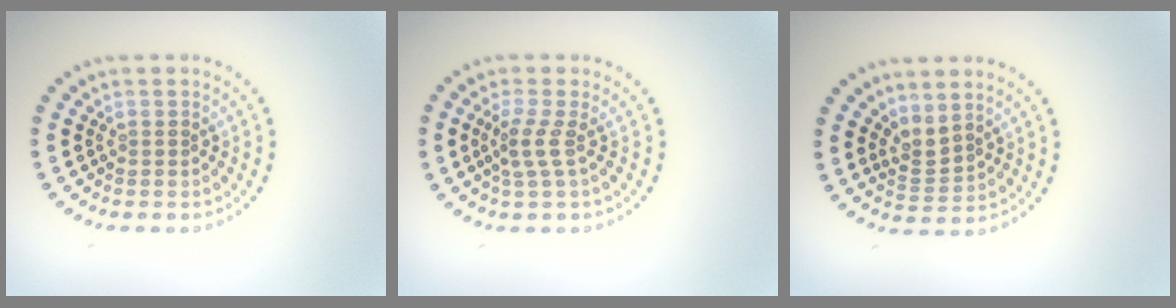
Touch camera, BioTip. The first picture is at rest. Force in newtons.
{"total": 2.0, "press": 1.4, "slide": 1.4}
{"total": 2.1, "press": 1.4, "slide": 1.5}